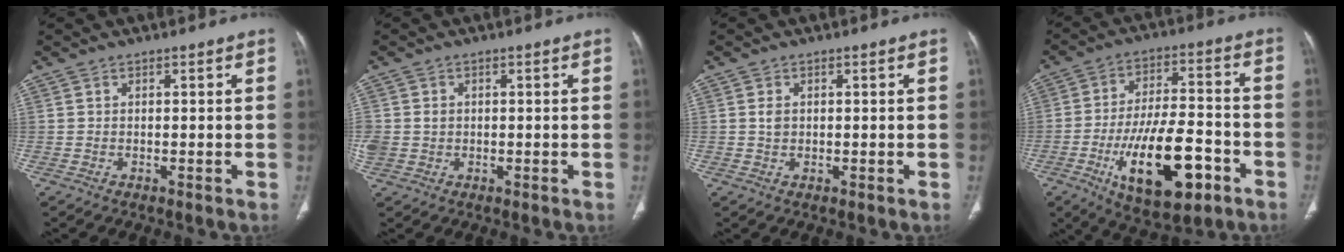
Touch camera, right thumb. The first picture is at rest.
{"total": 3.8, "force": [0.1, 3.3, 2.0], "torque": [-0.049, 0.008, 0.011]}
{"total": 1.4, "force": [0.2, 1.1, 1.0], "torque": [-0.018, -0.001, 0.005]}
{"total": 18.8, "force": [-7.5, 7.9, 15.4], "torque": [-0.245, 0.029, -0.111]}